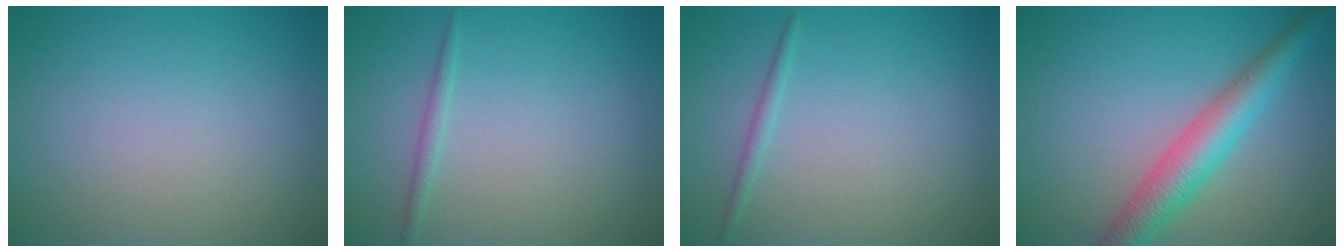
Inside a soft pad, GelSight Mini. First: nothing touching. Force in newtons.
{"total": 0.9, "press": 0.9, "slide": 0.1}
{"total": 0.9, "press": 0.9, "slide": 0.0}
{"total": 5.1, "press": 5.1, "slide": 0.1}